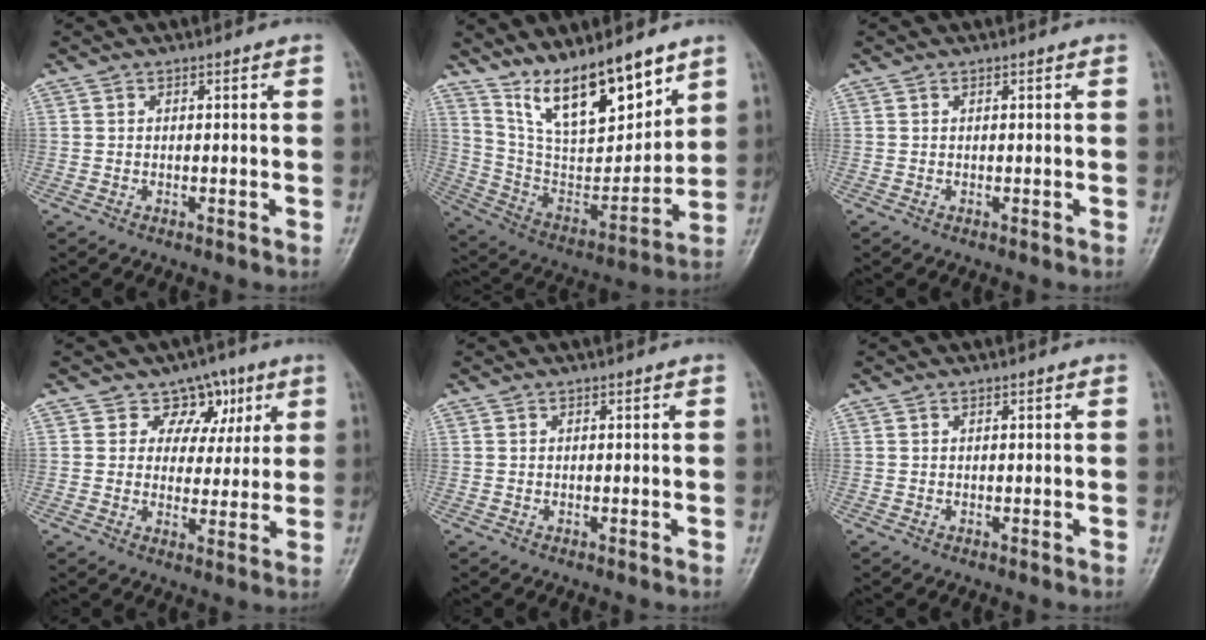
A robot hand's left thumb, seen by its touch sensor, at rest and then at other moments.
{"total": 17.7, "force": [12.5, 6.0, 11.0], "torque": [-0.142, -0.069, 0.239]}
{"total": 0.0}
{"total": 7.4, "force": [3.8, 5.9, 2.2], "torque": [0.015, -0.009, 0.052]}
{"total": 0.0}
{"total": 0.0}